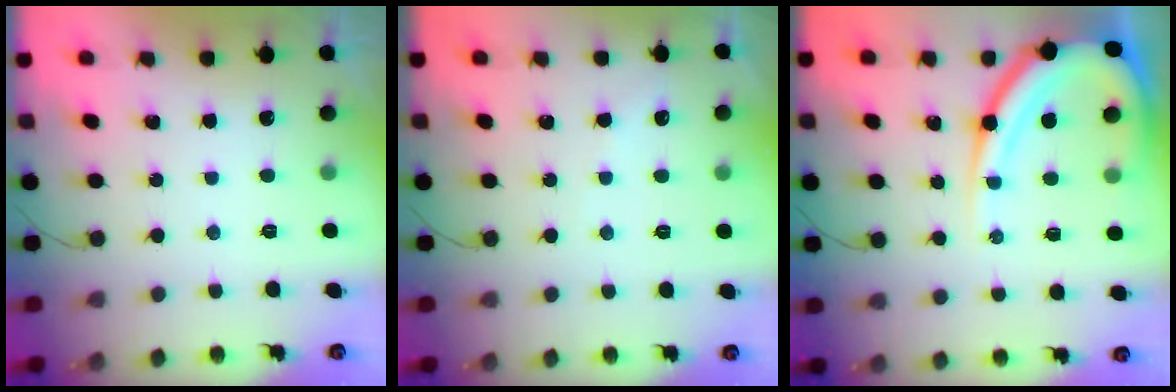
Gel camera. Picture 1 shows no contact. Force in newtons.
{"total": 2.7, "press": 2.6, "slide": 0.5}
{"total": 16.0, "press": 15.9, "slide": 1.9}